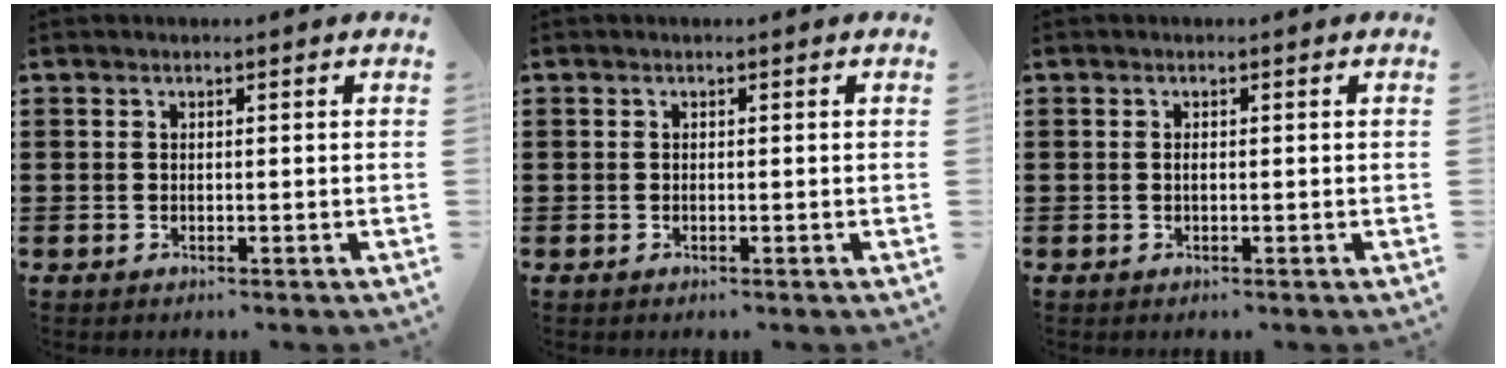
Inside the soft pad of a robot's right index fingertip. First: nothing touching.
{"total": 0.0}
{"total": 0.6, "force": [0.0, 0.2, 0.6], "torque": [-0.012, -0.001, -0.001]}